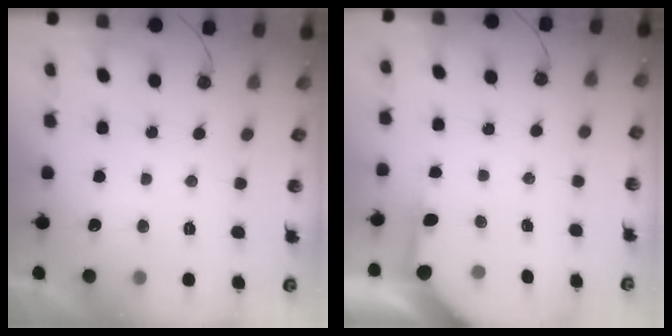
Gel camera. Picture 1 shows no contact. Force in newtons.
{"total": 3.9, "press": 3.9, "slide": 0.4}